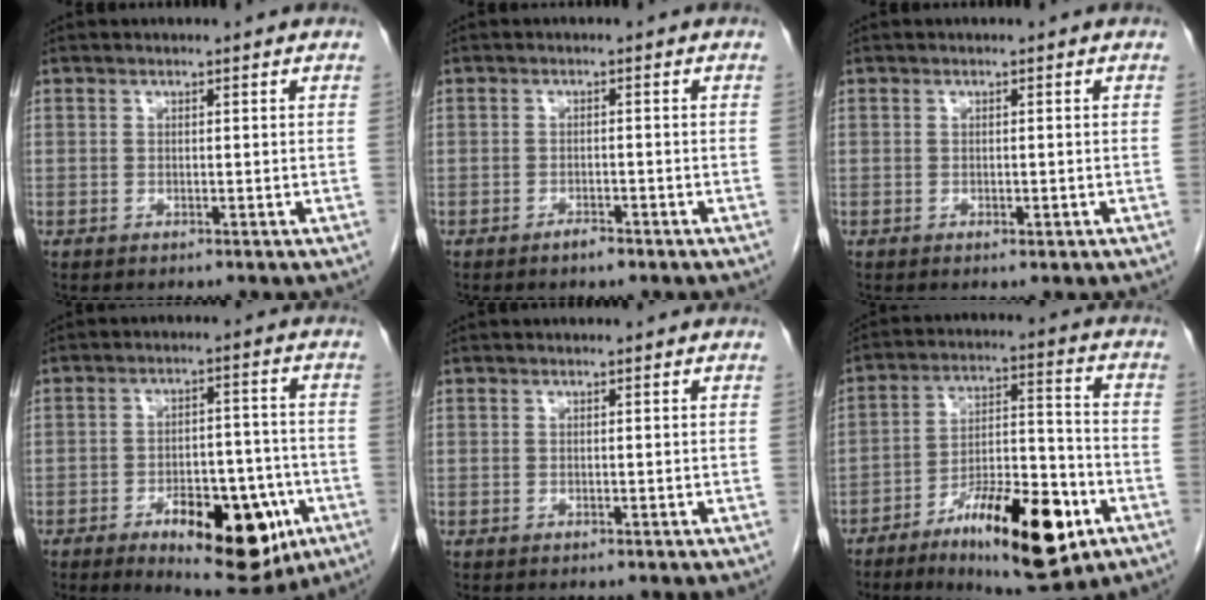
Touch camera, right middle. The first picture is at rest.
{"total": 1.6, "force": [-1.2, 0.4, 0.8], "torque": [-0.015, 0.000, -0.018]}
{"total": 0.7, "force": [-0.3, 0.3, 0.6], "torque": [-0.010, -0.001, -0.002]}
{"total": 14.1, "force": [-6.4, 5.6, 11.2], "torque": [-0.145, 0.004, -0.082]}
{"total": 0.0}
{"total": 17.4, "force": [-8.8, 4.6, 14.2], "torque": [-0.223, 0.002, -0.133]}